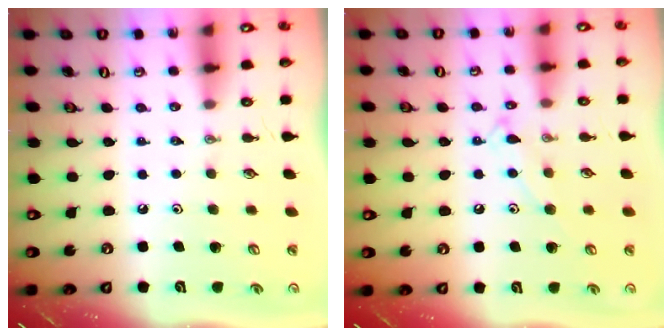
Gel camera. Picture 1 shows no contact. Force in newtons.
{"total": 9.2, "press": 9.2, "slide": 0.7}